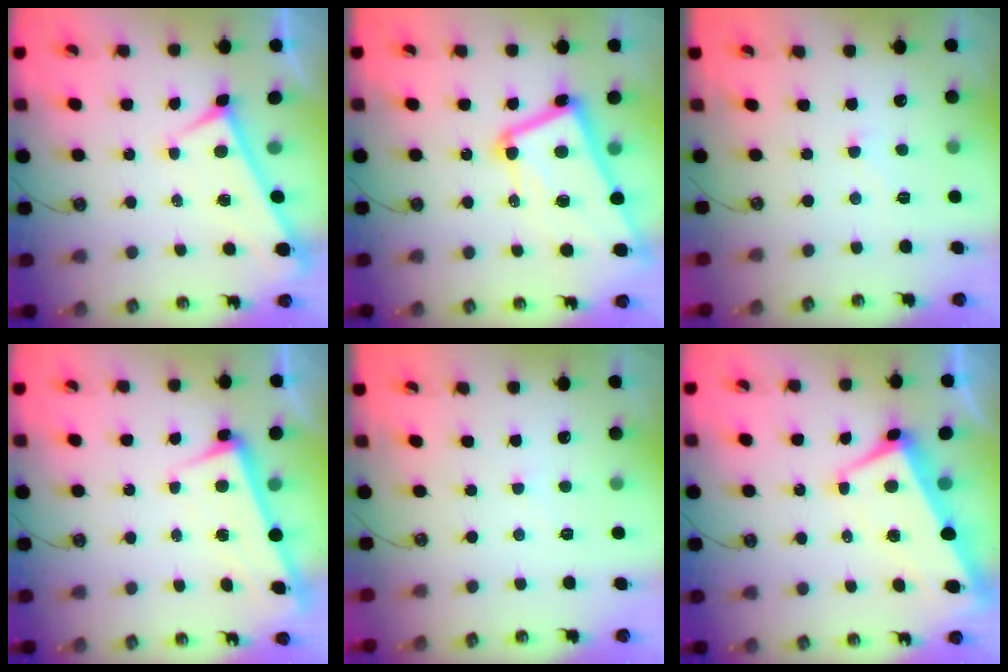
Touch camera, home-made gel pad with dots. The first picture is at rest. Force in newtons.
{"total": 15.7, "press": 15.6, "slide": 1.5}
{"total": 4.2, "press": 4.2, "slide": 0.5}
{"total": 2.3, "press": 2.2, "slide": 0.8}
{"total": 0.5, "press": 0.2, "slide": 0.5}
{"total": 1.8, "press": 1.1, "slide": 1.3}